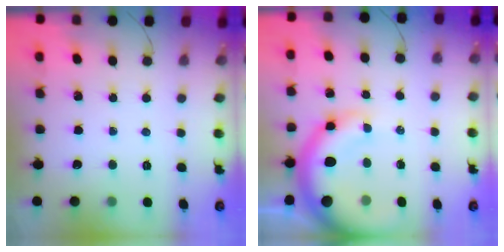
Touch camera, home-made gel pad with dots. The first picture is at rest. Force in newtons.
{"total": 11.5, "press": 11.1, "slide": 2.8}